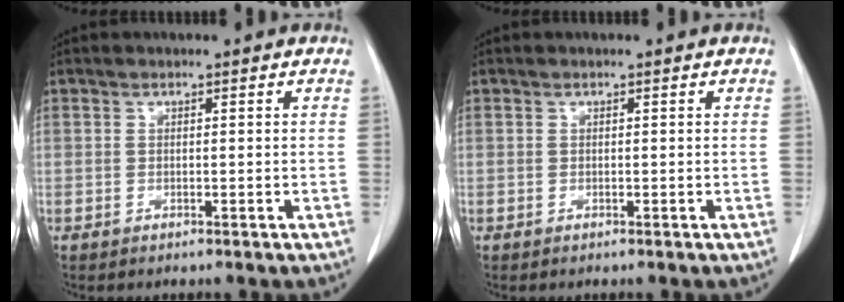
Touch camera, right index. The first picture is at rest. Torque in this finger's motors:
{"motor_torque": [0.00, 0.00, 0.00, 0.00]}